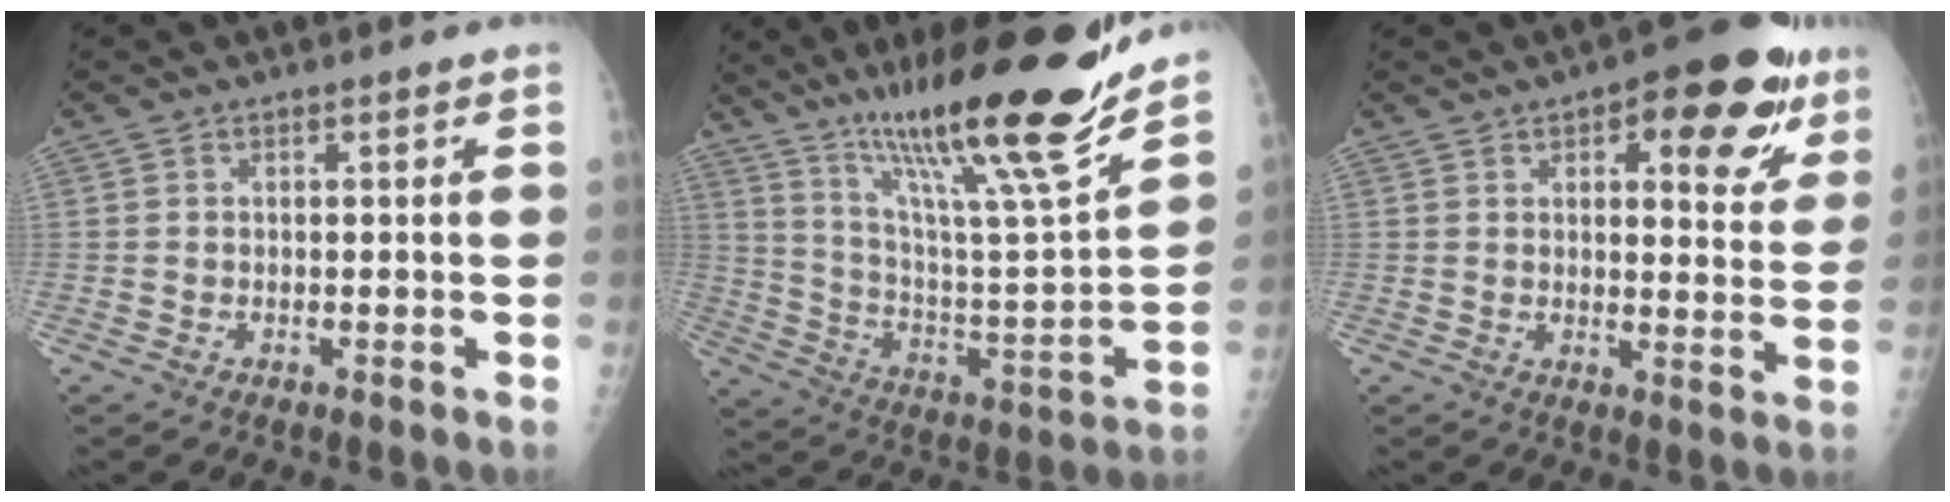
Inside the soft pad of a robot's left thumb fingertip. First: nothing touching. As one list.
[{"total": 26.3, "force": [19.2, 2.4, 17.9], "torque": [-0.270, -0.081, 0.325]}, {"total": 14.7, "force": [7.3, 6.1, 11.2], "torque": [-0.091, -0.020, 0.089]}]